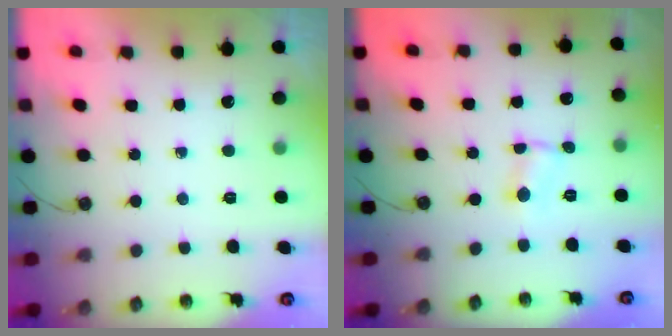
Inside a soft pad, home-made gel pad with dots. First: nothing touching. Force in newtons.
{"total": 1.3, "press": 1.3, "slide": 0.2}